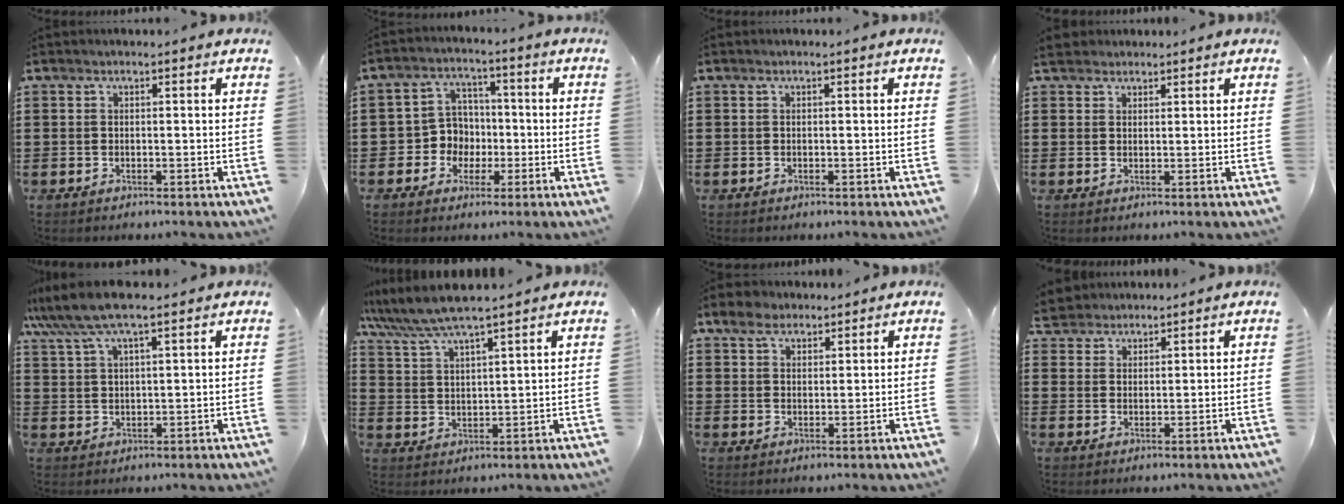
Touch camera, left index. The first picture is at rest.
{"total": 5.8, "force": [-1.2, 5.5, 1.4], "torque": [-0.053, 0.014, -0.026]}
{"total": 0.0}
{"total": 2.2, "force": [1.9, 1.0, 0.3], "torque": [-0.012, 0.007, 0.038]}
{"total": 6.9, "force": [5.4, 1.2, 4.1], "torque": [-0.094, -0.008, 0.099]}
{"total": 5.9, "force": [5.3, 0.0, 2.7], "torque": [-0.072, -0.022, 0.092]}
{"total": 4.1, "force": [2.9, 2.4, 1.5], "torque": [-0.034, 0.008, 0.053]}
{"total": 2.9, "force": [2.6, 1.2, -0.4], "torque": [-0.006, 0.001, 0.051]}